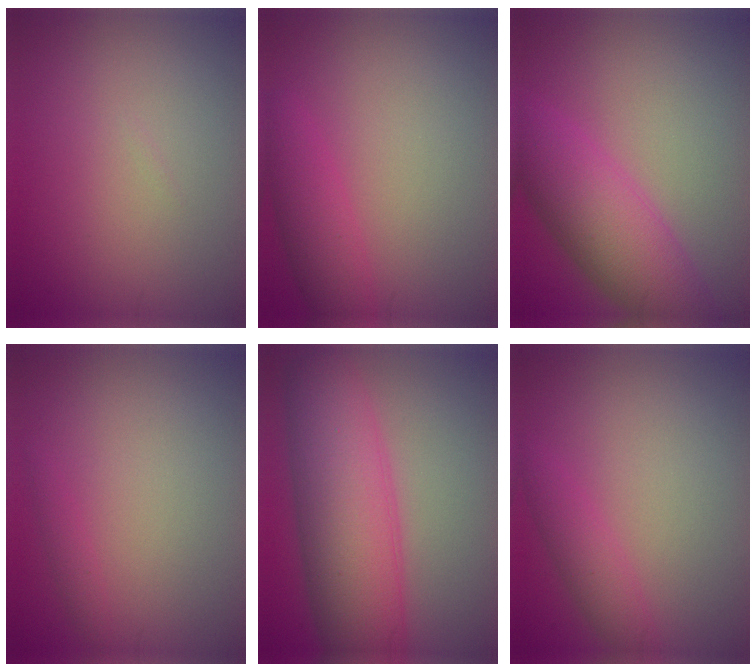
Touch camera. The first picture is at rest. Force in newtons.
{"total": 3.5, "press": 3.5, "slide": 0.1}
{"total": 7.6, "press": 7.6, "slide": 0.2}
{"total": 0.8, "press": 0.8, "slide": 0.2}
{"total": 10.3, "press": 10.3, "slide": 0.1}
{"total": 2.3, "press": 2.3, "slide": 0.1}